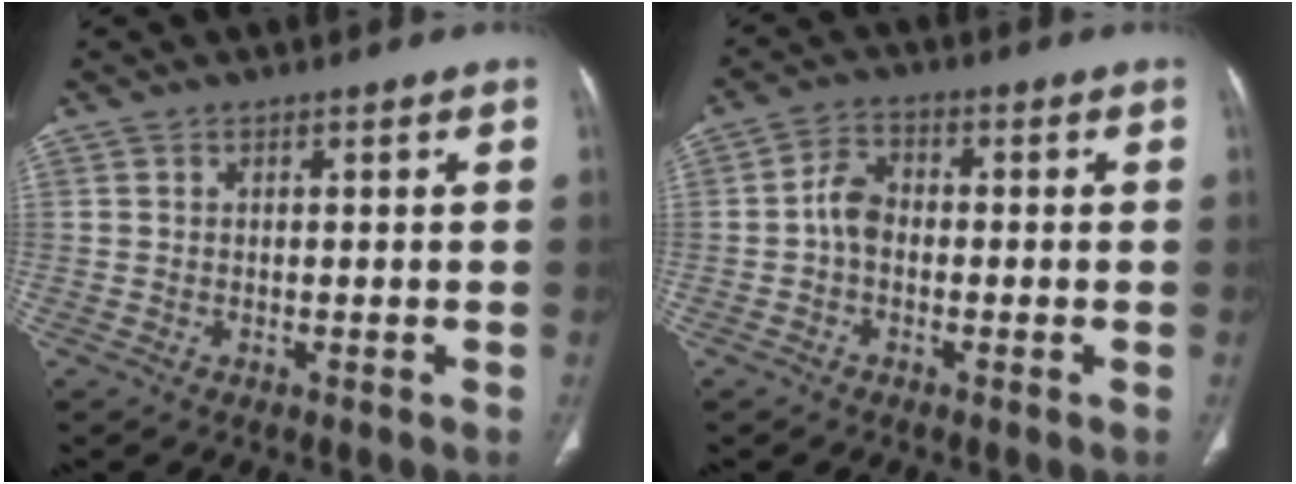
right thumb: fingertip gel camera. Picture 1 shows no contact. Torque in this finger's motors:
{"motor_torque": [0.89, 0.66, 0.66, -0.40, 0.22]}